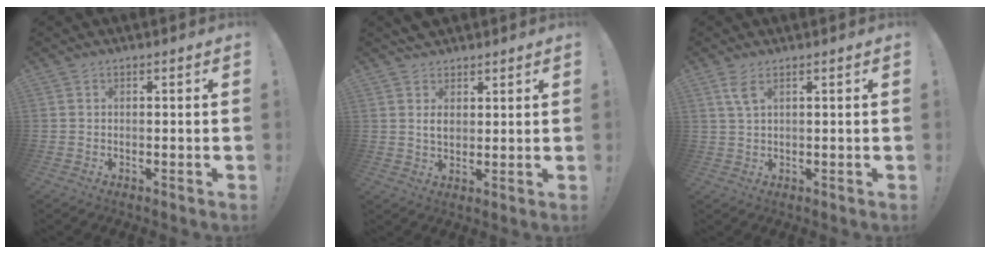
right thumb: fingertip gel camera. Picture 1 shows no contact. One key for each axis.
{"total": 5.3, "fx": 2.7, "fy": 4.1, "fz": 2.0, "tx": -0.025, "ty": -0.016, "tz": 0.051}
{"total": 3.9, "fx": 2.0, "fy": 1.2, "fz": 3.1, "tx": -0.058, "ty": -0.003, "tz": 0.034}